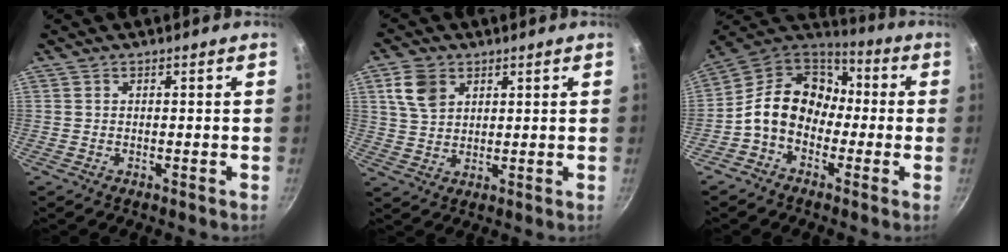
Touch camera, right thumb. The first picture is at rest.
{"total": 7.0, "force": [3.1, 4.9, 4.0], "torque": [-0.062, -0.004, 0.060]}
{"total": 15.1, "force": [-1.5, 12.0, 9.1], "torque": [-0.123, 0.051, -0.050]}